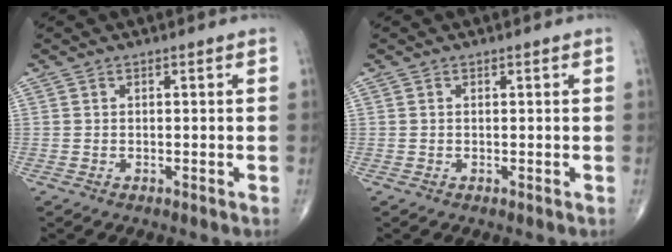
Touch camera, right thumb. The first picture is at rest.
{"total": 0.0}